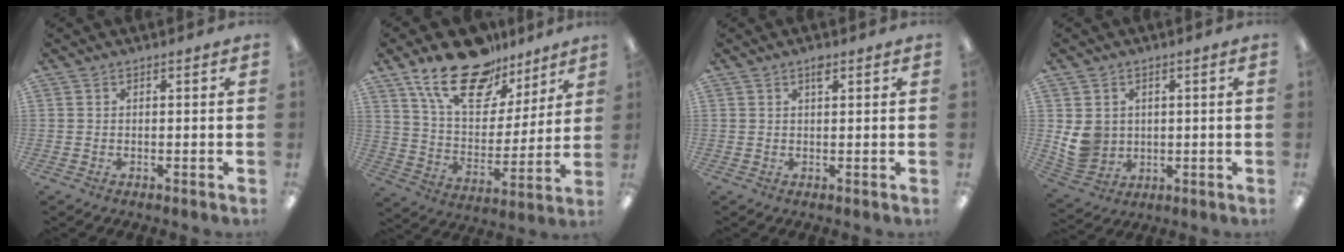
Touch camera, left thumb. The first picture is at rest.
{"total": 20.6, "force": [14.3, 10.2, 10.7], "torque": [-0.187, -0.073, 0.253]}
{"total": 1.8, "force": [1.2, 0.6, 1.2], "torque": [-0.021, -0.001, 0.019]}
{"total": 7.3, "force": [1.0, 6.7, 2.7], "torque": [-0.052, 0.005, 0.025]}